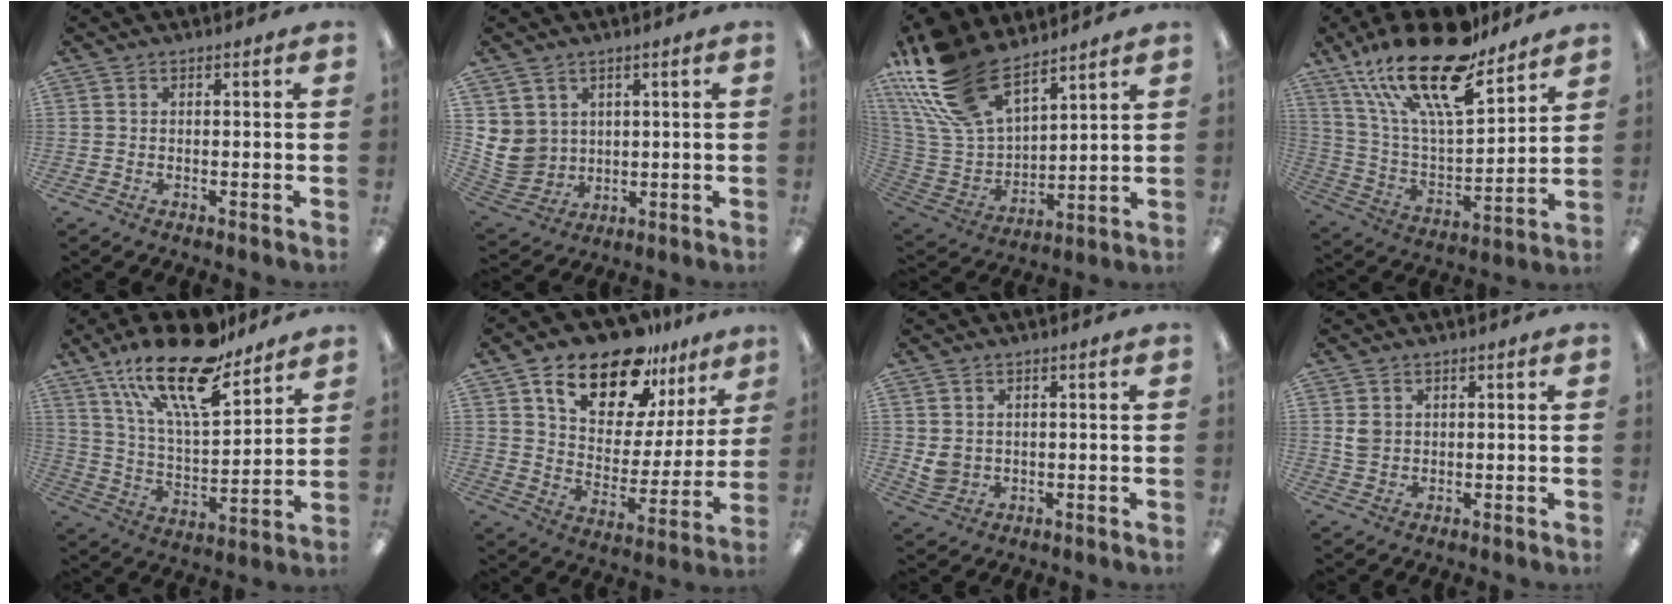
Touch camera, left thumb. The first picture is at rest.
{"total": 8.0, "force": [2.1, 7.5, 1.5], "torque": [-0.063, -0.020, 0.046]}
{"total": 22.2, "force": [15.2, 11.1, 11.7], "torque": [-0.276, -0.078, 0.283]}
{"total": 24.6, "force": [17.4, 8.2, 15.3], "torque": [-0.278, -0.113, 0.295]}
{"total": 22.2, "force": [16.0, 7.5, 13.5], "torque": [-0.234, -0.102, 0.276]}
{"total": 16.9, "force": [13.6, 7.5, 6.7], "torque": [-0.130, -0.096, 0.241]}
{"total": 3.6, "force": [1.5, 3.2, 0.9], "torque": [-0.015, -0.003, 0.030]}
{"total": 3.4, "force": [1.3, 2.9, 1.1], "torque": [-0.010, -0.002, 0.023]}